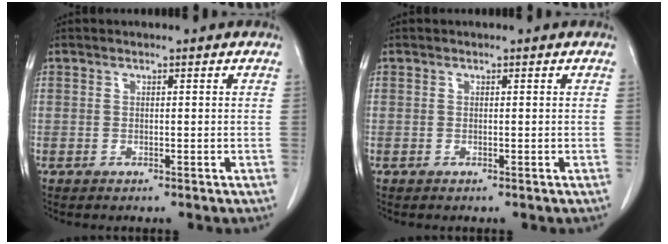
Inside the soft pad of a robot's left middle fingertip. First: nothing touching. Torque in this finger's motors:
{"motor_torque": [-0.02, -0.02, 0.01, 0.00]}